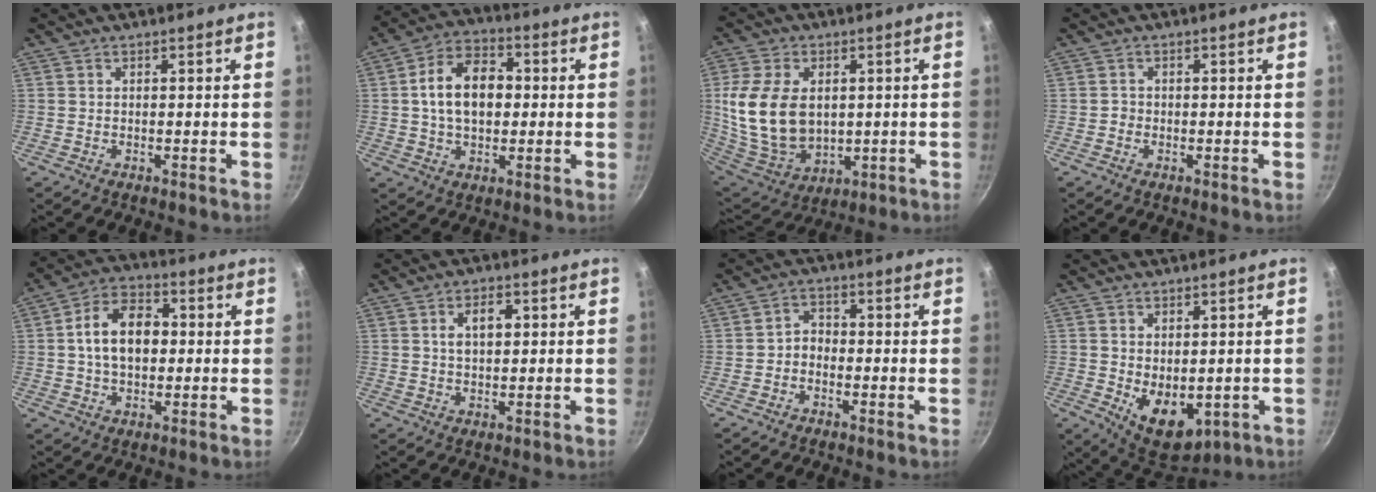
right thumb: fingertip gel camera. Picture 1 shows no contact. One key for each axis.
{"total": 12.6, "fx": 0.8, "fy": 8.4, "fz": 9.3, "tx": -0.128, "ty": 0.024, "tz": 0.003}
{"total": 18.5, "fx": 1.6, "fy": 12.8, "fz": 13.2, "tx": -0.246, "ty": -0.013, "tz": 0.050}
{"total": 0.9, "fx": -0.4, "fy": 0.7, "fz": 0.1, "tx": 0.000, "ty": 0.003, "tz": -0.010}
{"total": 11.8, "fx": 0.8, "fy": 7.9, "fz": 8.8, "tx": -0.118, "ty": 0.025, "tz": 0.001}
{"total": 5.1, "fx": 1.1, "fy": 3.1, "fz": 4.0, "tx": -0.053, "ty": 0.006, "tz": 0.018}
{"total": 2.9, "fx": -1.4, "fy": 2.2, "fz": 1.4, "tx": -0.011, "ty": 0.021, "tz": -0.031}
{"total": 9.8, "fx": -1.3, "fy": 6.4, "fz": 7.3, "tx": -0.088, "ty": -0.017, "tz": 0.001}